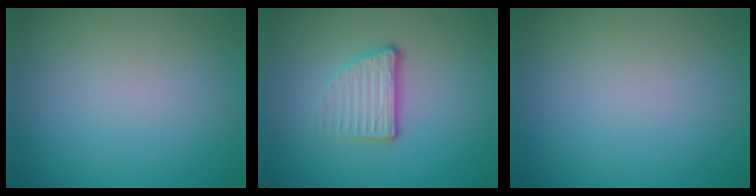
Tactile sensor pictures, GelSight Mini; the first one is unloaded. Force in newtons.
{"total": 3.4, "press": 2.2, "slide": 2.6}
{"total": 0.0}